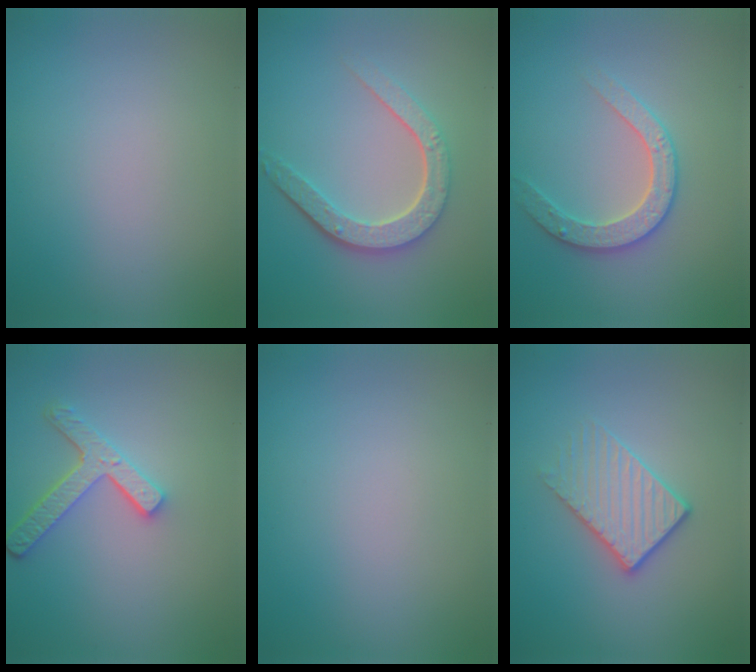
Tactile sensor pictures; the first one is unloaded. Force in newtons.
{"total": 4.8, "press": 3.7, "slide": 3.0}
{"total": 2.8, "press": 2.8, "slide": 0.3}
{"total": 3.8, "press": 3.0, "slide": 2.4}
{"total": 0.0}
{"total": 2.6, "press": 2.3, "slide": 1.2}